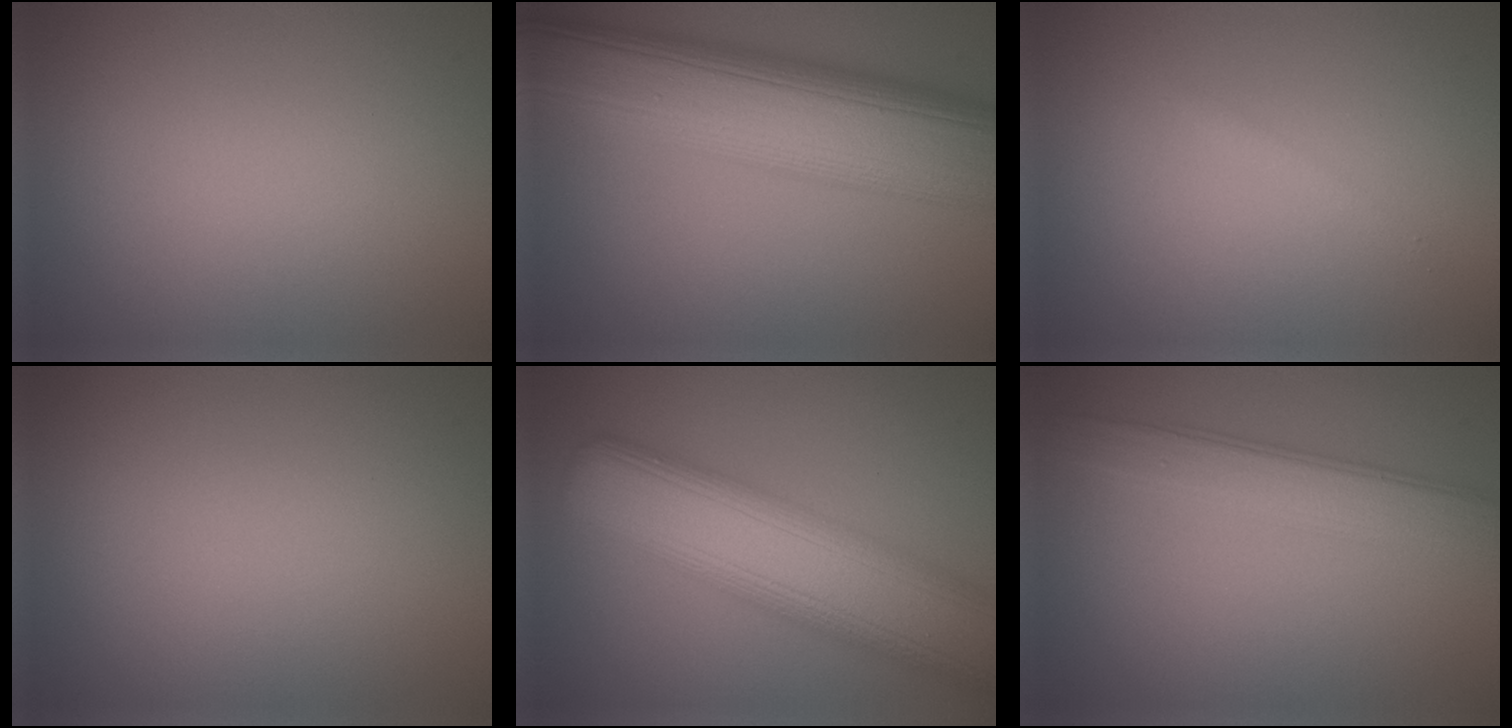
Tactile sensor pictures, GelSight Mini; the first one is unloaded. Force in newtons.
{"total": 13.8, "press": 13.8, "slide": 0.1}
{"total": 0.7, "press": 0.7, "slide": 0.1}
{"total": 0.0}
{"total": 12.1, "press": 12.1, "slide": 0.7}
{"total": 4.4, "press": 4.4, "slide": 0.1}